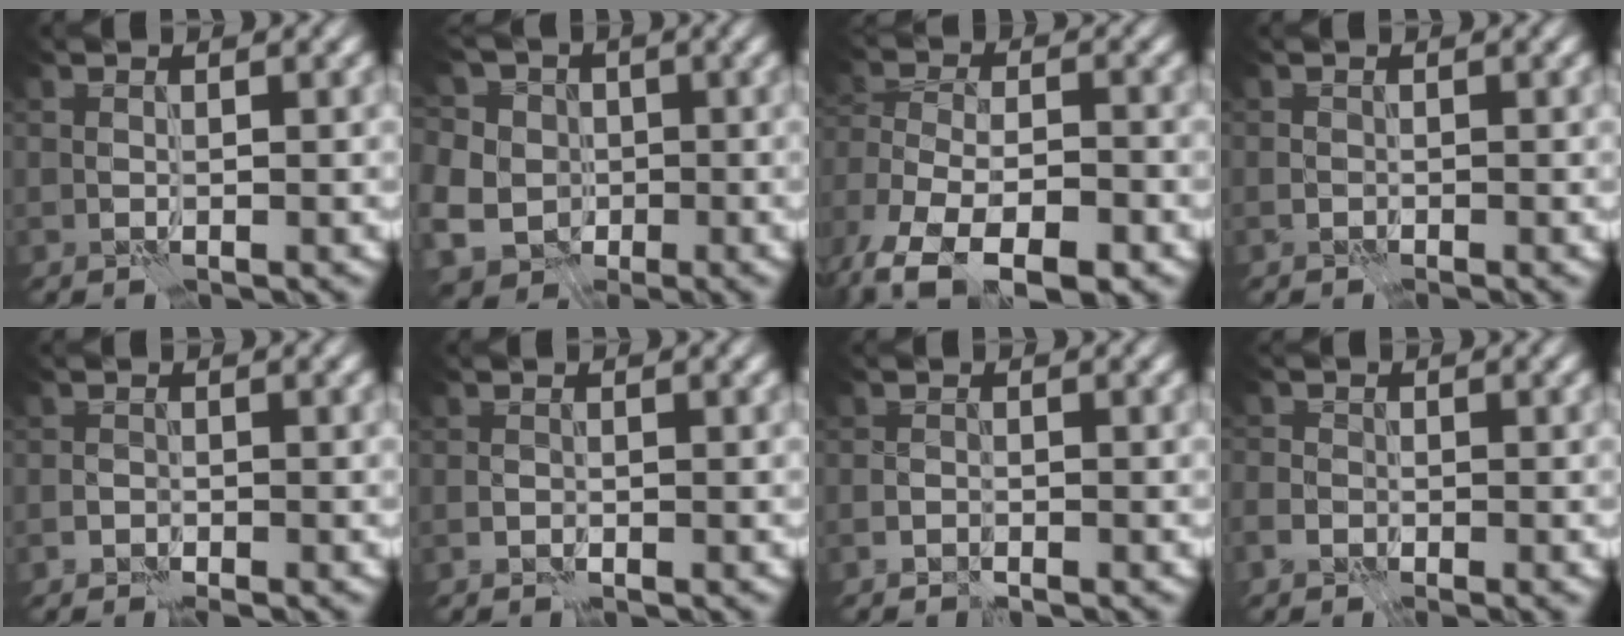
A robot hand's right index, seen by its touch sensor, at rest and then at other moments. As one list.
[{"total": 9.2, "force": [-0.1, 8.6, 3.2], "torque": [-0.079, 0.022, -0.037]}, {"total": 10.9, "force": [-7.6, 5.6, 5.3], "torque": [-0.093, -0.001, -0.120]}, {"total": 0.6, "force": [-0.5, 0.0, -0.2], "torque": [0.003, 0.002, -0.008]}, {"total": 1.2, "force": [-1.1, 0.1, -0.1], "torque": [0.001, 0.002, -0.021]}, {"total": 0.5, "force": [-0.5, 0.0, -0.1], "torque": [0.001, 0.002, -0.007]}, {"total": 0.9, "force": [-0.9, -0.1, -0.2], "torque": [0.003, 0.002, -0.017]}, {"total": 1.5, "force": [-1.3, 0.8, 0.3], "torque": [-0.003, 0.002, -0.025]}]